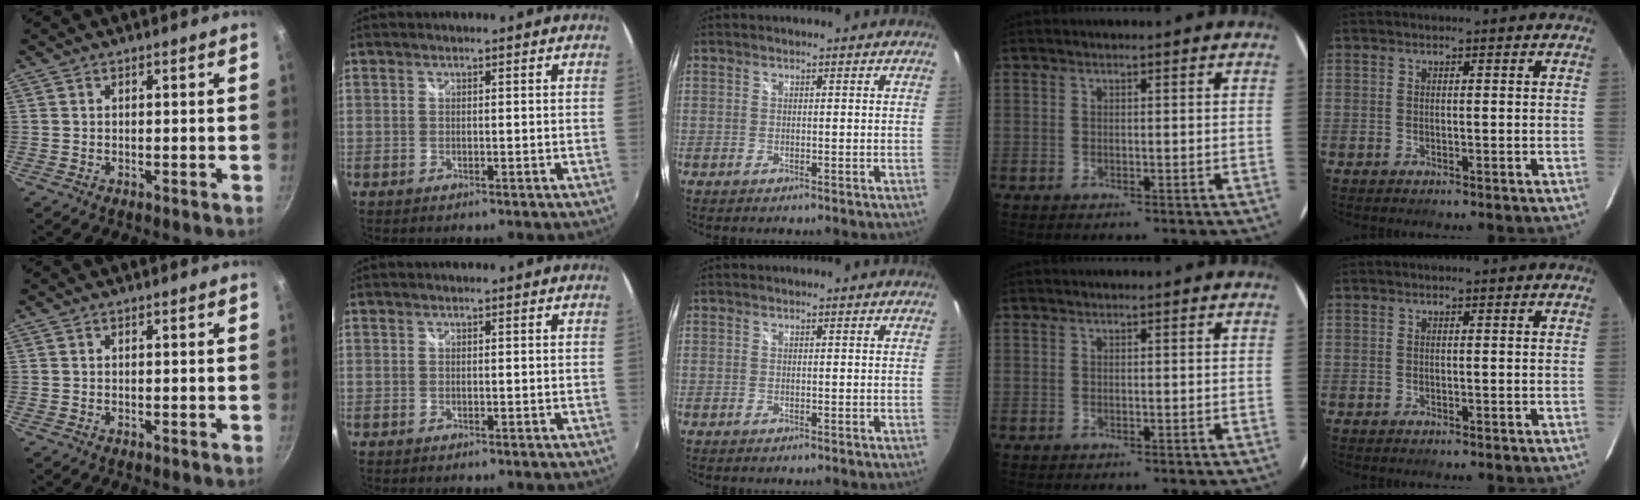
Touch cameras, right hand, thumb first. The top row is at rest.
{}